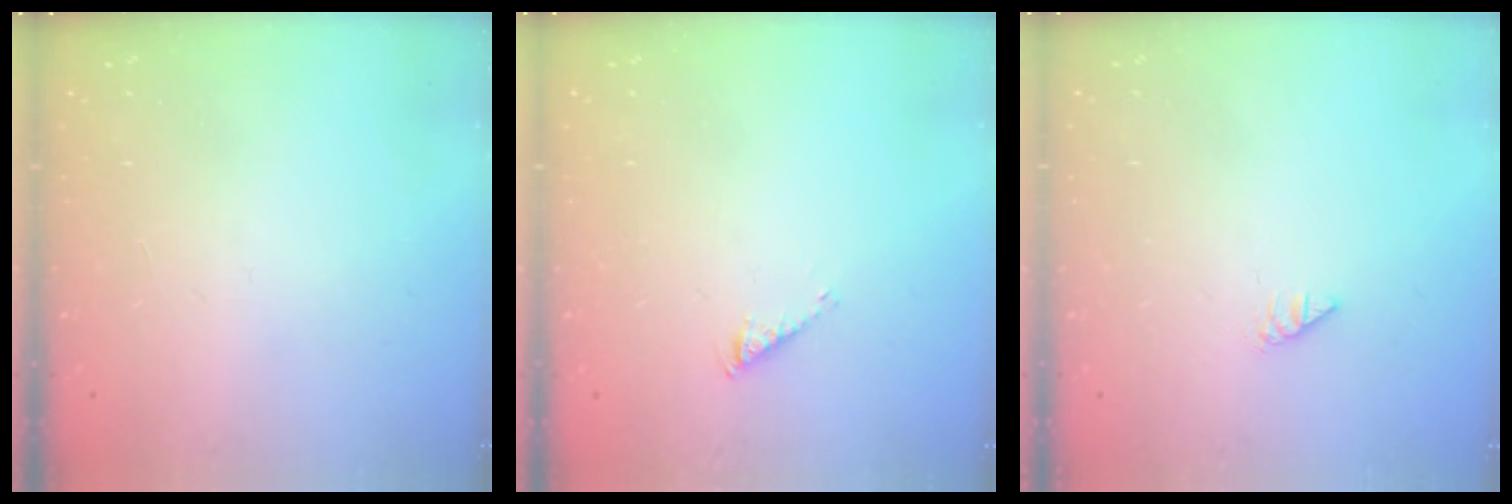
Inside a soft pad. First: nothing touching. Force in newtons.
{"total": 2.9, "press": 2.9, "slide": 0.5}
{"total": 0.0}